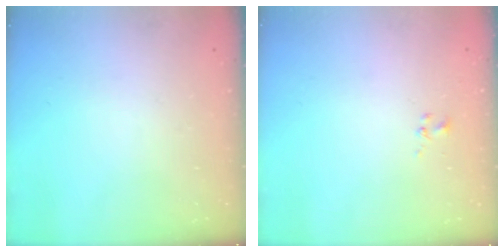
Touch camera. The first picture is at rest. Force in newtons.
{"total": 0.8, "press": 0.8, "slide": 0.3}